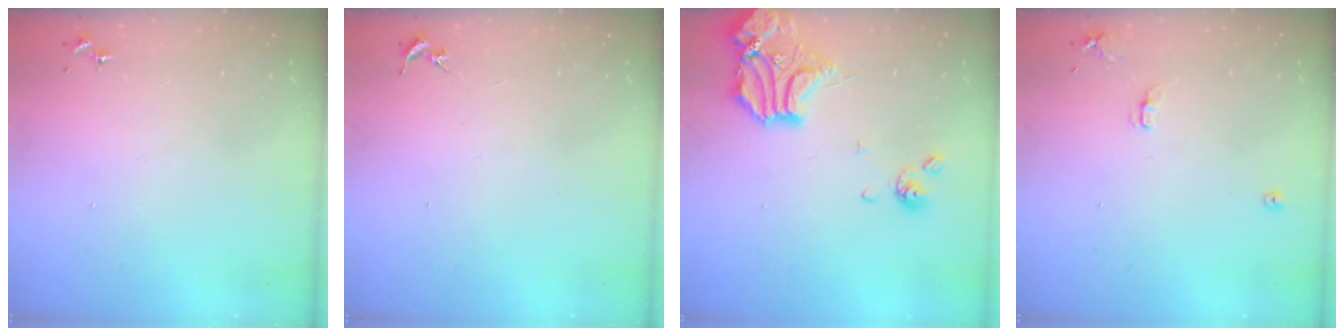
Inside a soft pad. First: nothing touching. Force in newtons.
{"total": 0.0}
{"total": 16.0, "press": 15.8, "slide": 2.5}
{"total": 7.2, "press": 7.2, "slide": 0.8}